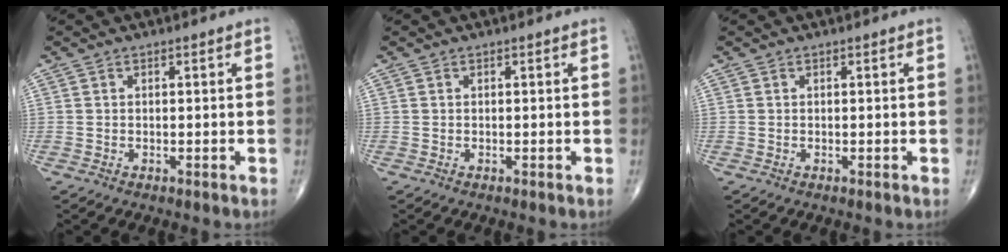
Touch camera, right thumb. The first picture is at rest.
{"total": 0.0}
{"total": 0.0}